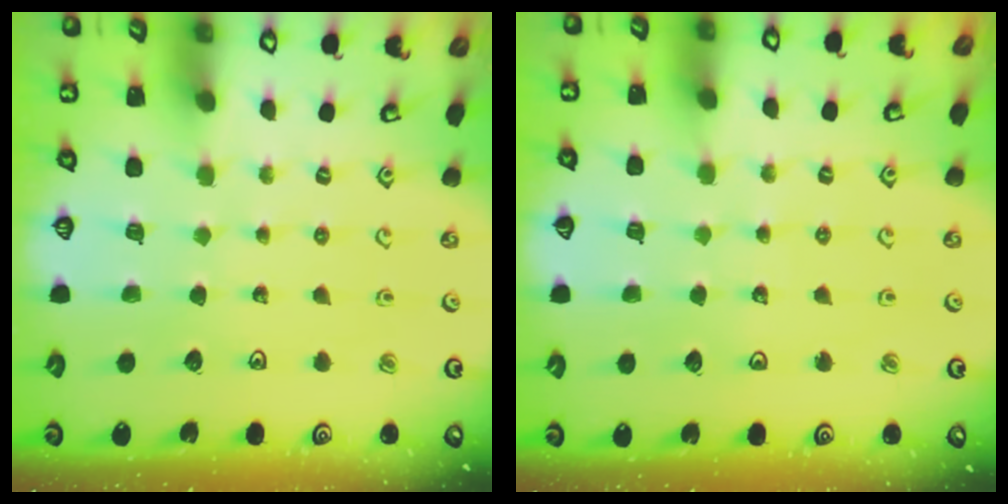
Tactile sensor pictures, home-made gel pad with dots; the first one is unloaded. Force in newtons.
{"total": 2.7, "press": 2.7, "slide": 0.3}